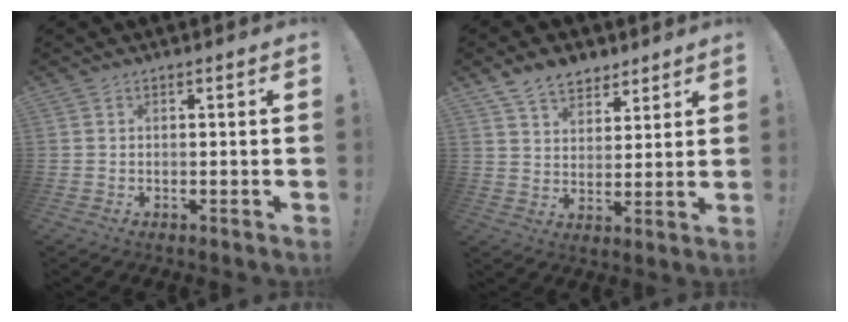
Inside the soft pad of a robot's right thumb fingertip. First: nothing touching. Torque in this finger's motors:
{"motor_torque": [-0.29, 0.49, 0.73, 0.35, 0.00]}